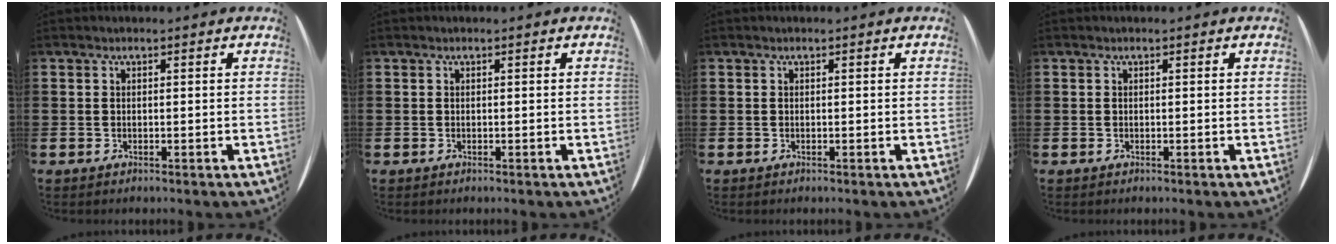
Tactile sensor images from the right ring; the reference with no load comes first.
{"total": 0.0}
{"total": 0.0}
{"total": 0.0}